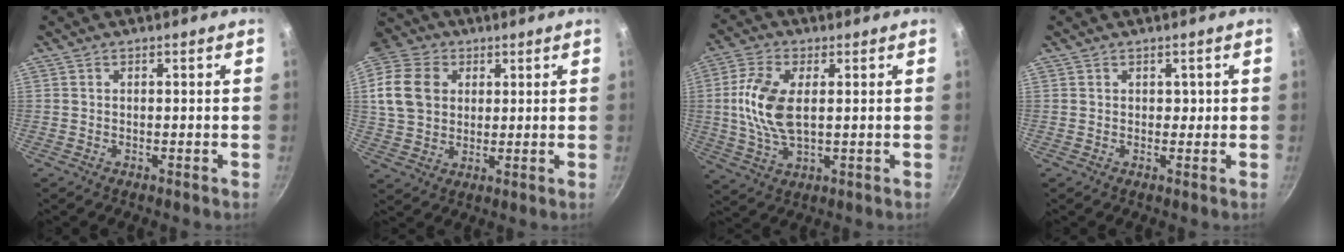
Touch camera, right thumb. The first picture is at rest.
{"total": 13.7, "force": [4.4, 10.8, 7.2], "torque": [-0.123, -0.002, 0.076]}
{"total": 10.9, "force": [1.3, 5.5, 9.2], "torque": [-0.189, 0.002, 0.024]}
{"total": 1.0, "force": [0.4, 0.9, 0.2], "torque": [0.006, -0.002, 0.006]}